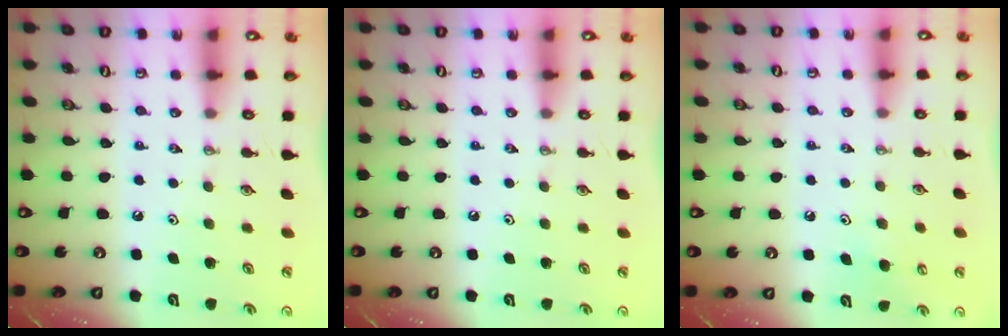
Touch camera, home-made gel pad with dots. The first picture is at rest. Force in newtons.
{"total": 0.0}
{"total": 6.6, "press": 6.6, "slide": 0.6}